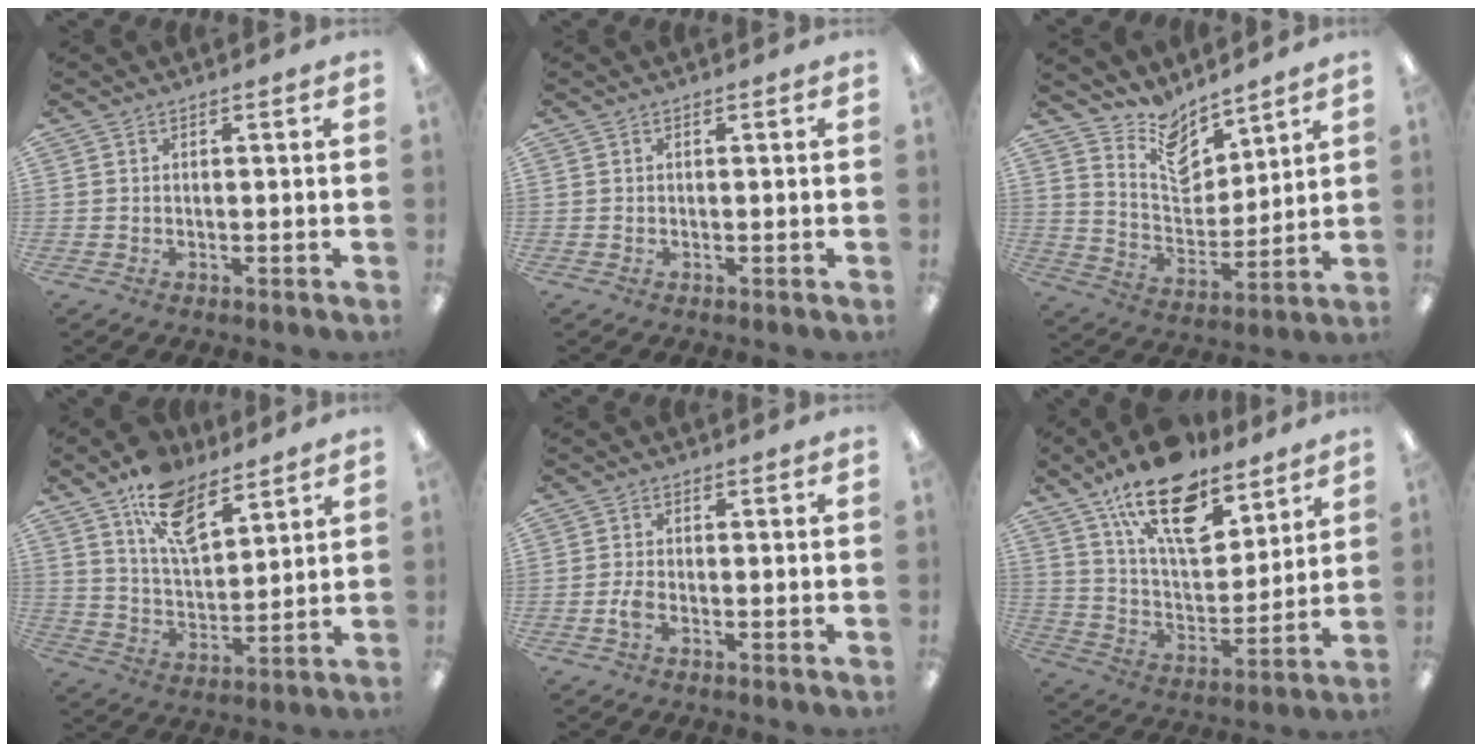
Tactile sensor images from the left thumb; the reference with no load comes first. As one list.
[{"total": 0.0}, {"total": 10.2, "force": [8.6, 4.5, 3.1], "torque": [-0.057, -0.067, 0.161]}, {"total": 13.7, "force": [9.1, 6.8, 7.6], "torque": [-0.130, -0.040, 0.166]}, {"total": 2.6, "force": [-0.9, 1.1, 2.2], "torque": [-0.043, 0.002, -0.017]}, {"total": 20.3, "force": [13.4, 9.3, 12.1], "torque": [-0.198, -0.071, 0.233]}]